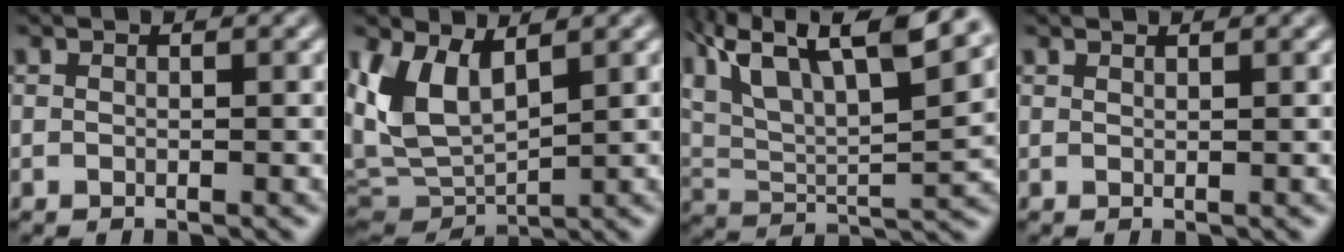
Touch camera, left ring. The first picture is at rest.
{"total": 7.0, "force": [1.7, 4.1, 5.5], "torque": [-0.131, 0.000, 0.037]}
{"total": 12.7, "force": [7.7, 4.7, 8.9], "torque": [-0.181, 0.036, 0.131]}
{"total": 0.7, "force": [0.7, 0.1, 0.2], "torque": [-0.002, 0.003, 0.006]}